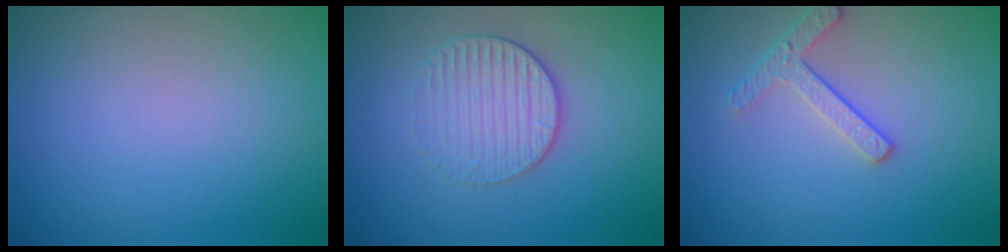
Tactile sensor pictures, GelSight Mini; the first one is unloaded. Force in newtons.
{"total": 3.1, "press": 2.8, "slide": 1.2}
{"total": 2.5, "press": 2.2, "slide": 1.1}